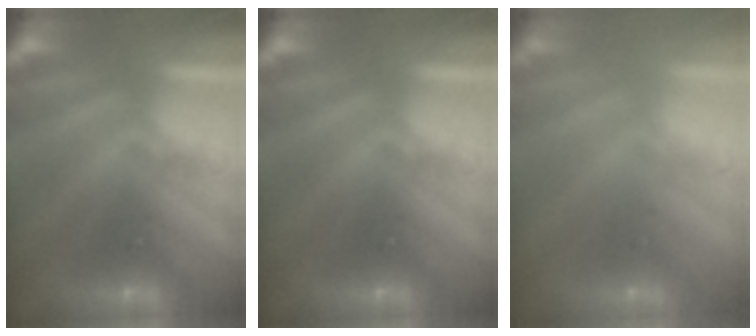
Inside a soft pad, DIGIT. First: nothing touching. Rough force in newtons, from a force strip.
{"total": 0.0}
{"total": 2.8}